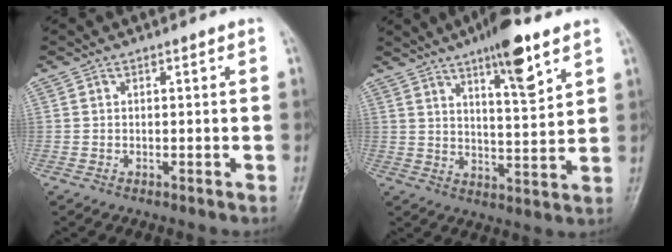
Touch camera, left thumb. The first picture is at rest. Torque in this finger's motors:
{"motor_torque": [2.21, 0.99, 1.30, -0.95, 0.22]}